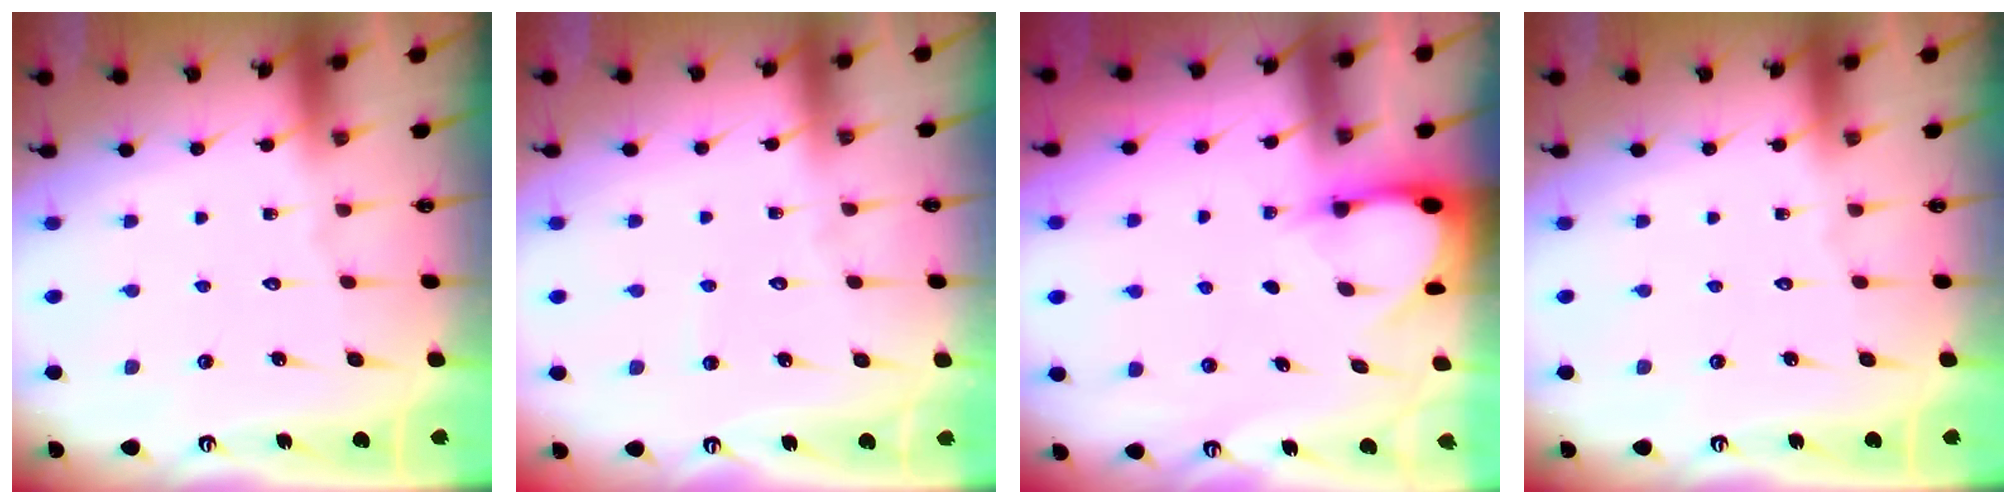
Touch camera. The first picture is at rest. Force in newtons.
{"total": 2.9, "press": 2.9, "slide": 0.3}
{"total": 3.0, "press": 3.0, "slide": 0.3}
{"total": 0.0}